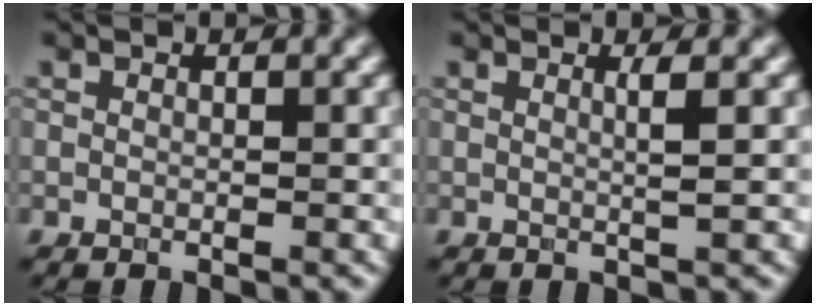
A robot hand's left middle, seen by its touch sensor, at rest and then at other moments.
{"total": 1.3, "force": [0.1, 0.2, 1.3], "torque": [-0.023, 0.004, 0.004]}